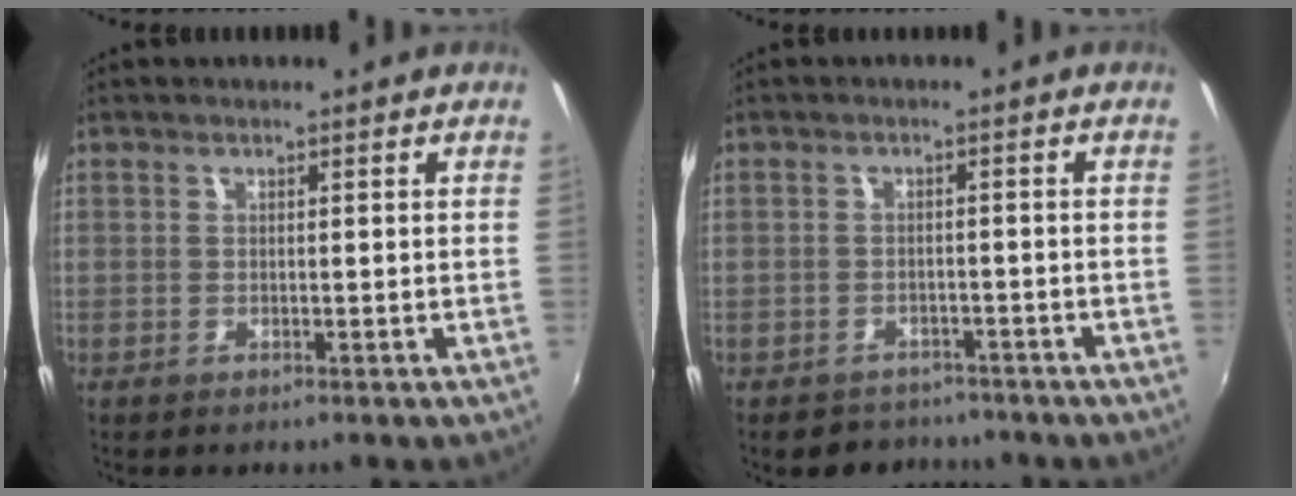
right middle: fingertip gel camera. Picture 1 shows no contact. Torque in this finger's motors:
{"motor_torque": [0.16, -0.28, 0.00, -0.02]}